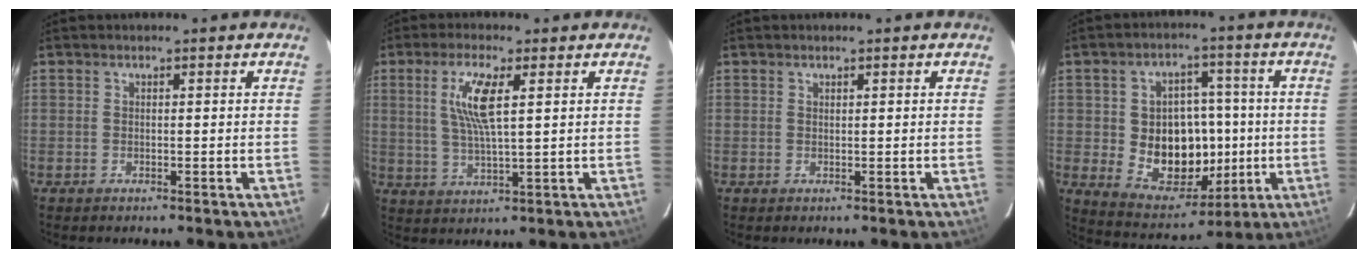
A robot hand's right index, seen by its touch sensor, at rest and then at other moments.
{"total": 7.8, "force": [2.4, 1.3, 7.3], "torque": [-0.146, 0.000, 0.047]}
{"total": 0.0}
{"total": 14.3, "force": [-1.1, 11.3, 8.6], "torque": [-0.169, 0.008, 0.009]}